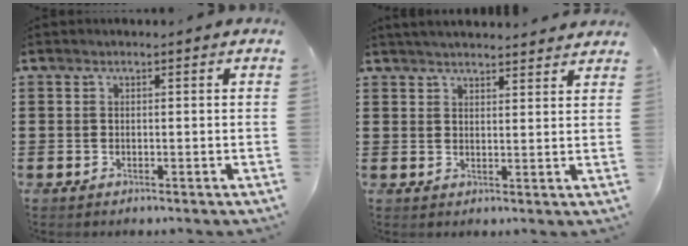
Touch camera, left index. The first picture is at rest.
{"total": 3.0, "force": [2.9, -0.1, 0.5], "torque": [-0.018, -0.006, 0.055]}